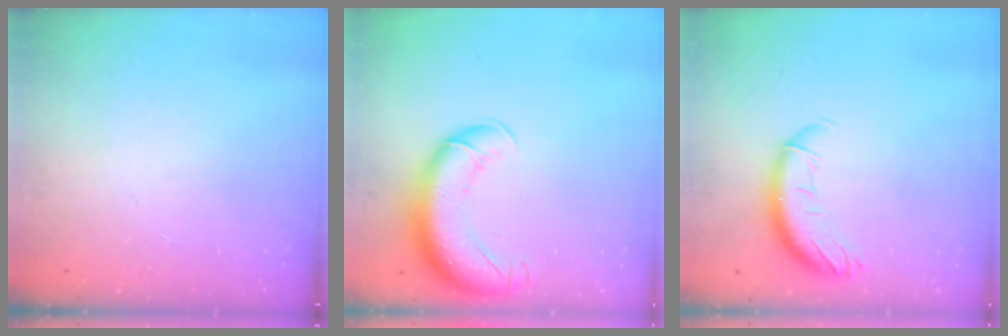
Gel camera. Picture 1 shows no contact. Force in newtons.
{"total": 15.0, "press": 14.6, "slide": 3.6}
{"total": 11.2, "press": 11.1, "slide": 1.7}